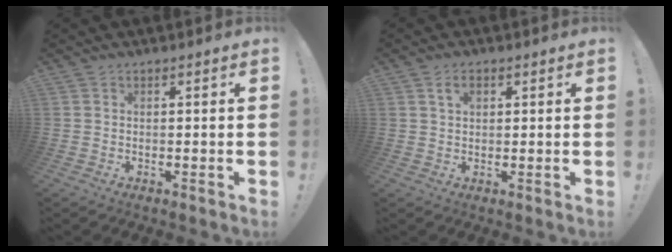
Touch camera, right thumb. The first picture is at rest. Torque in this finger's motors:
{"motor_torque": [0.03, 0.01, 0.02, -0.01, 0.00]}